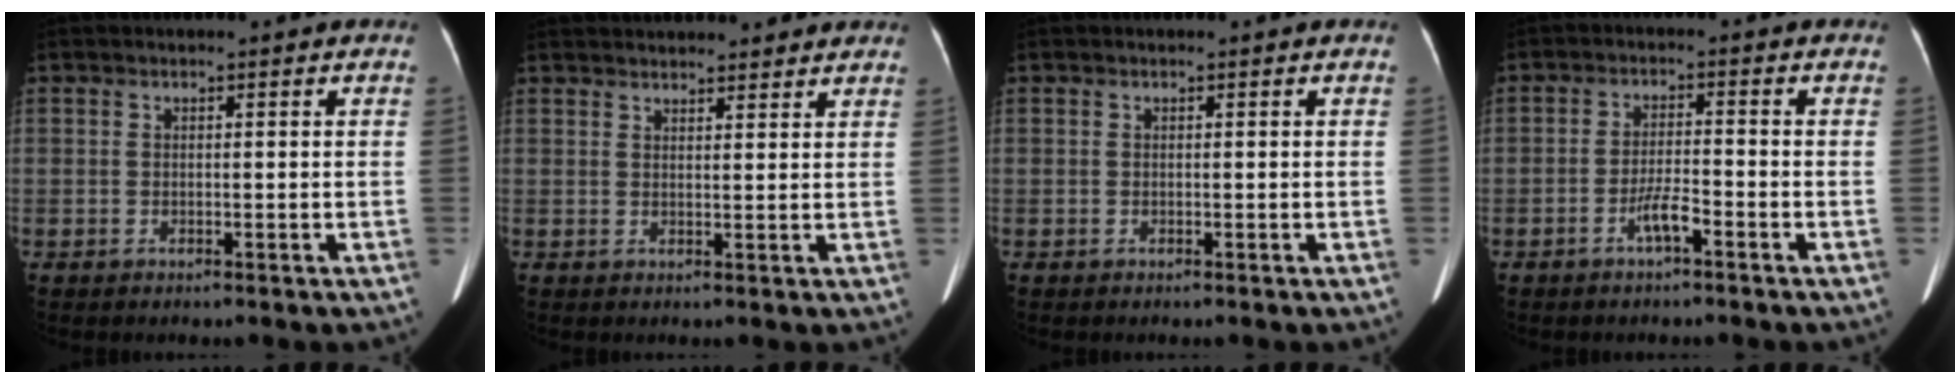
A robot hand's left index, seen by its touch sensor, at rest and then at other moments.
{"total": 12.8, "force": [11.8, 2.8, 3.9], "torque": [-0.038, 0.032, 0.150]}
{"total": 0.0}
{"total": 3.3, "force": [-2.4, 0.0, 2.3], "torque": [-0.043, -0.009, -0.042]}